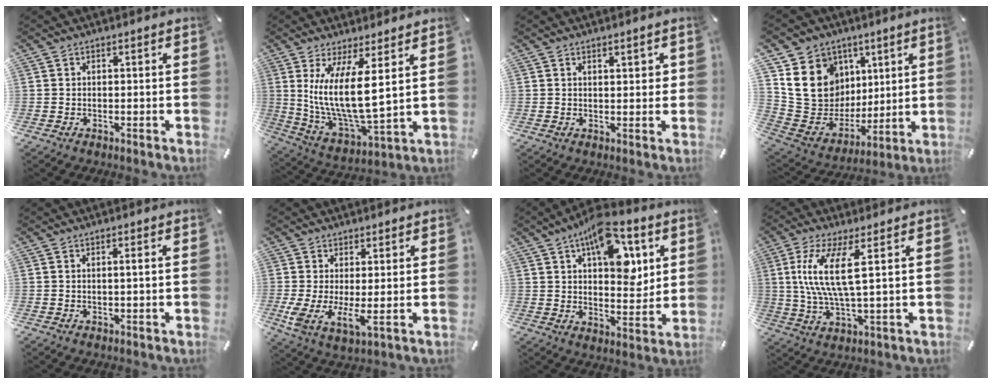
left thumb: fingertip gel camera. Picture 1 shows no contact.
{"total": 13.8, "force": [4.4, 4.1, 12.5], "torque": [-0.269, -0.030, 0.076]}
{"total": 1.7, "force": [0.9, 0.9, 1.2], "torque": [-0.025, 0.004, 0.015]}
{"total": 17.2, "force": [6.0, 14.9, 6.2], "torque": [-0.100, -0.035, 0.129]}
{"total": 1.2, "force": [0.3, 0.0, 1.1], "torque": [-0.022, 0.001, 0.003]}
{"total": 5.6, "force": [0.3, 1.8, 5.3], "torque": [-0.128, -0.036, 0.003]}
{"total": 15.2, "force": [7.1, 8.0, 10.8], "torque": [-0.144, -0.031, 0.121]}
{"total": 11.3, "force": [2.7, 2.4, 10.7], "torque": [-0.230, -0.008, 0.040]}